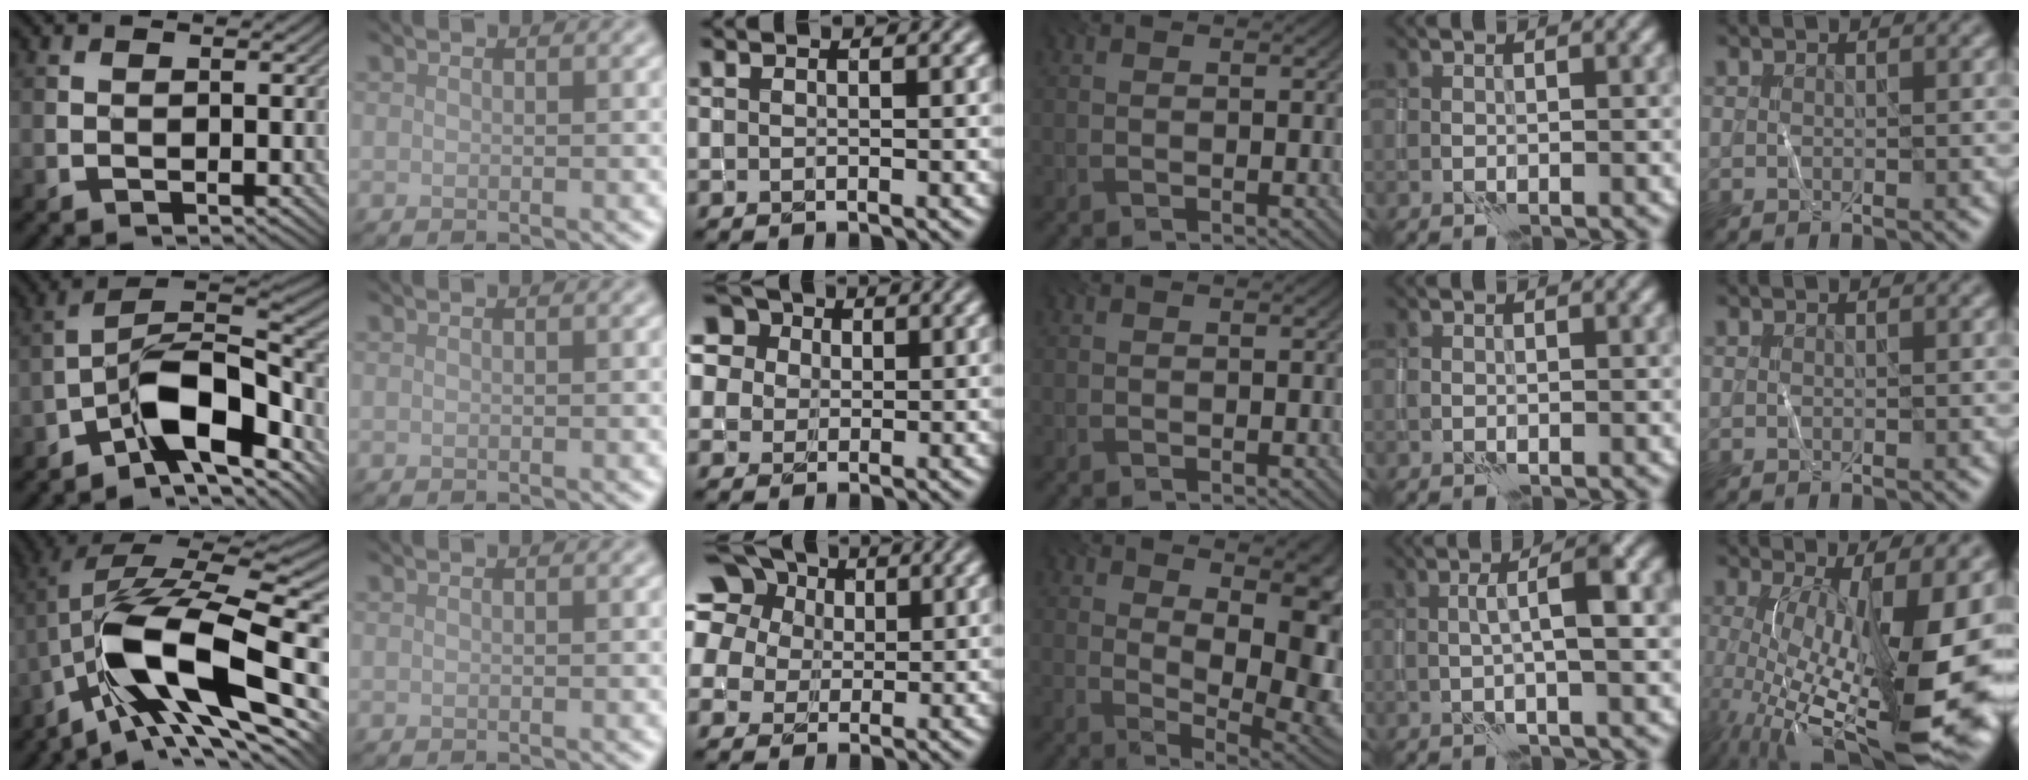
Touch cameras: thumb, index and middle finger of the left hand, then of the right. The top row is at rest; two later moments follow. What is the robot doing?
{"motion": "wrap", "object": "thread"}